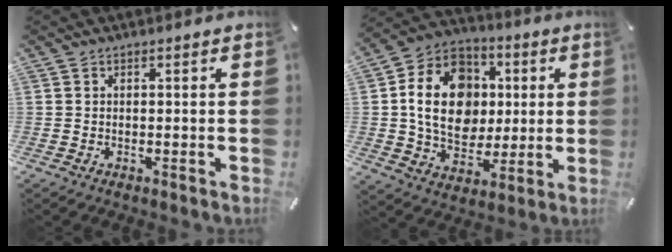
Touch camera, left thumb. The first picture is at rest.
{"total": 17.8, "force": [1.5, 14.5, 10.2], "torque": [-0.203, 0.011, 0.030]}